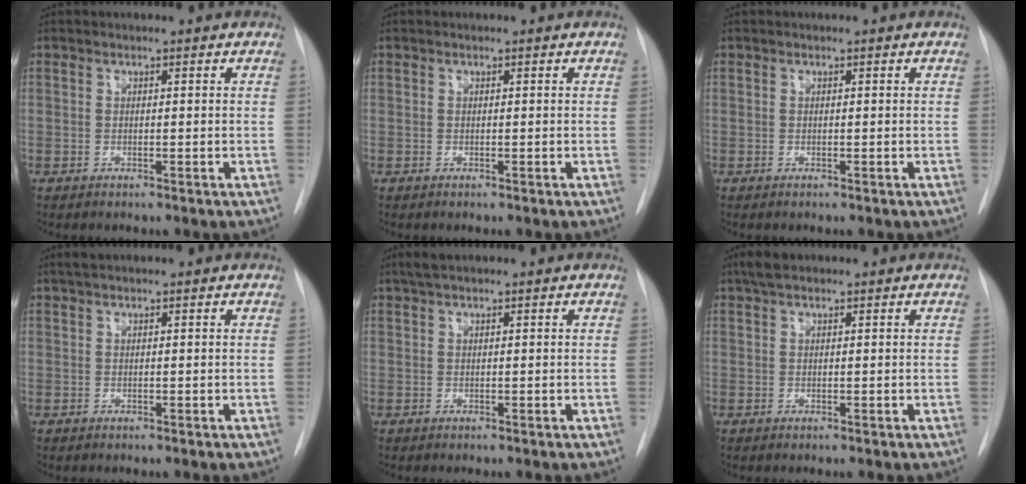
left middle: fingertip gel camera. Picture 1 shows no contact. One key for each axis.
{"total": 0.0}
{"total": 0.0}
{"total": 1.2, "fx": 0.9, "fy": 0.1, "fz": 0.7, "tx": -0.018, "ty": 0.016, "tz": 0.018}
{"total": 2.0, "fx": 1.5, "fy": 0.3, "fz": 1.3, "tx": -0.028, "ty": 0.018, "tz": 0.027}
{"total": 2.3, "fx": 1.7, "fy": 0.9, "fz": 1.4, "tx": -0.028, "ty": 0.017, "tz": 0.031}